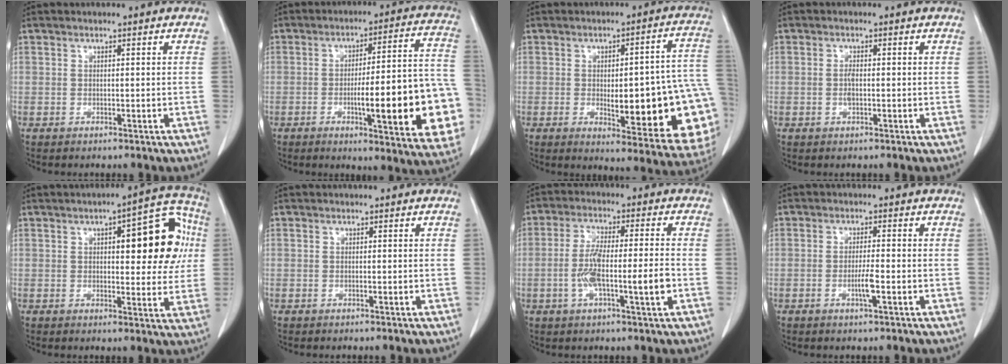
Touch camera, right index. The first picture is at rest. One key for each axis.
{"total": 20.7, "fx": -5.1, "fy": 3.3, "fz": 19.8, "tx": -0.179, "ty": 0.024, "tz": -0.054}
{"total": 21.3, "fx": -3.7, "fy": 5.0, "fz": 20.3, "tx": -0.172, "ty": 0.019, "tz": -0.023}
{"total": 1.5, "fx": -0.3, "fy": 0.5, "fz": 1.4, "tx": -0.031, "ty": 0.000, "tz": -0.004}
{"total": 13.2, "fx": 2.7, "fy": 4.3, "fz": 12.2, "tx": -0.140, "ty": 0.031, "tz": 0.031}
{"total": 0.0}
{"total": 9.9, "fx": -2.6, "fy": 0.8, "fz": 9.5, "tx": -0.176, "ty": 0.006, "tz": -0.047}
{"total": 2.9, "fx": -1.0, "fy": 0.0, "fz": 2.7, "tx": -0.054, "ty": -0.004, "tz": -0.019}